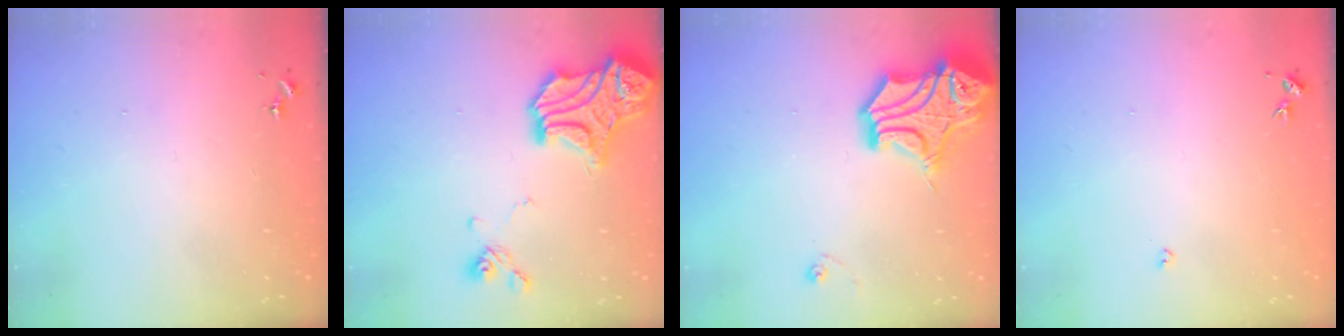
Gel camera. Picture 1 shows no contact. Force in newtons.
{"total": 17.9, "press": 17.9, "slide": 0.7}
{"total": 17.1, "press": 16.9, "slide": 2.2}
{"total": 2.7, "press": 2.7, "slide": 0.5}